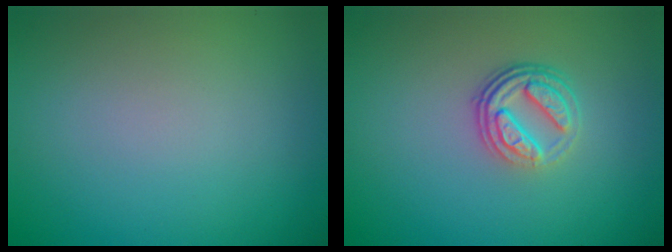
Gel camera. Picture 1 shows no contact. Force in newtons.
{"total": 3.8, "press": 2.7, "slide": 2.7}